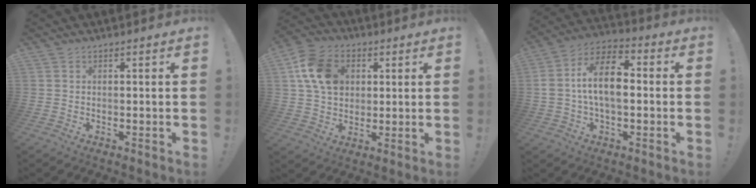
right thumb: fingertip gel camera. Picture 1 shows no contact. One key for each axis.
{"total": 14.2, "fx": 4.1, "fy": 11.0, "fz": 8.0, "tx": -0.135, "ty": 0.004, "tz": 0.086}
{"total": 14.0, "fx": 0.3, "fy": 7.9, "fz": 11.6, "tx": -0.216, "ty": 0.011, "tz": 0.005}